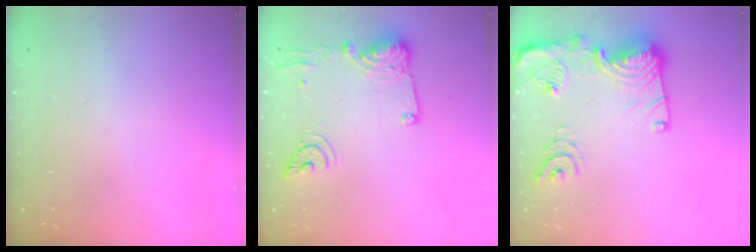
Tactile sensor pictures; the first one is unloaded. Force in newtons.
{"total": 14.2, "press": 14.0, "slide": 1.8}
{"total": 21.3, "press": 21.2, "slide": 1.9}